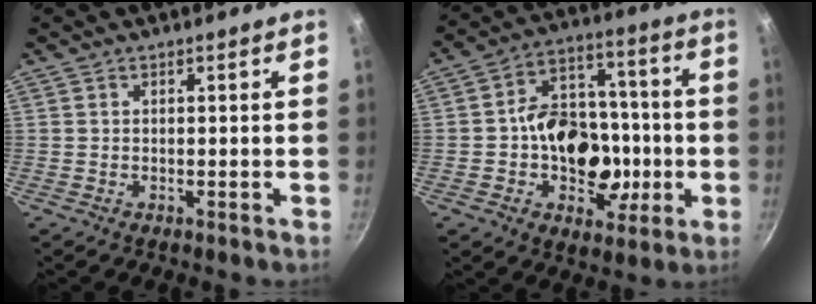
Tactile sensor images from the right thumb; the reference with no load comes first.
{"total": 18.2, "force": [-2.7, 13.5, 11.8], "torque": [-0.130, 0.032, -0.047]}